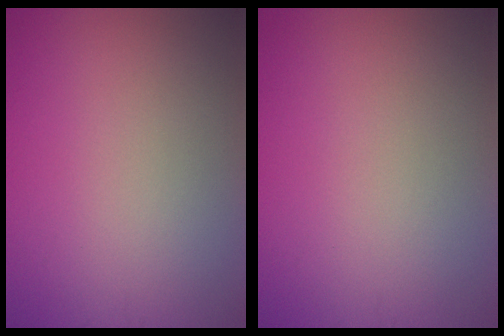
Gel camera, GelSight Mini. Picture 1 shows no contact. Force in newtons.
{"total": 0.0}